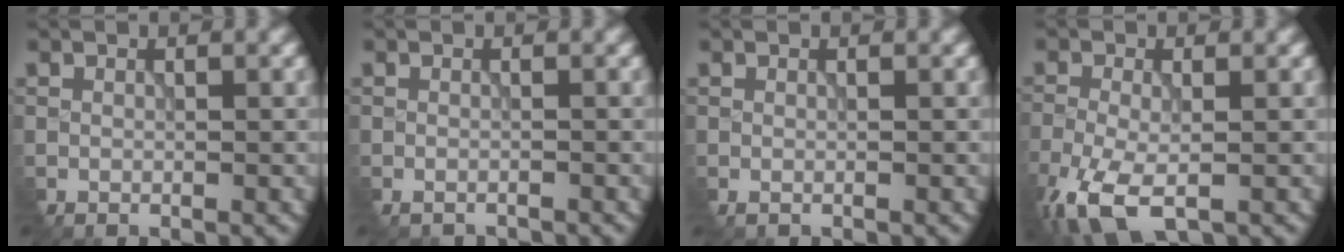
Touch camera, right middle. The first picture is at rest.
{"total": 1.4, "force": [-1.4, 0.1, 0.3], "torque": [-0.009, -0.010, -0.021]}
{"total": 0.0}
{"total": 6.7, "force": [-3.5, 3.2, 4.8], "torque": [-0.125, -0.019, -0.065]}